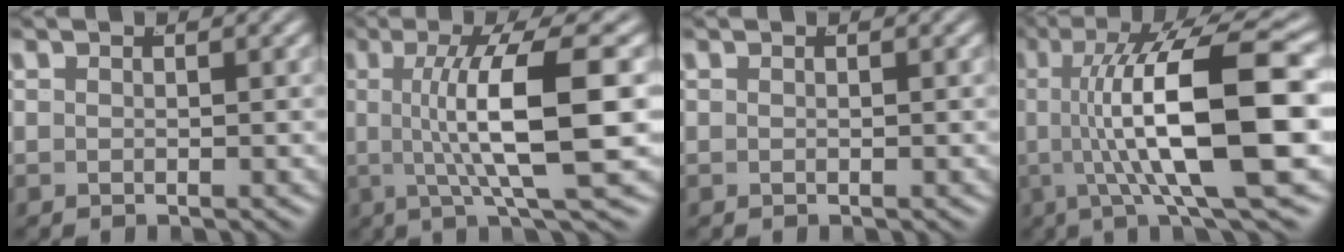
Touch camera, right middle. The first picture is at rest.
{"total": 7.8, "force": [0.5, 0.5, 7.8], "torque": [-0.126, -0.002, 0.010]}
{"total": 0.0}
{"total": 11.3, "force": [1.0, 2.9, 10.9], "torque": [-0.173, 0.004, 0.019]}